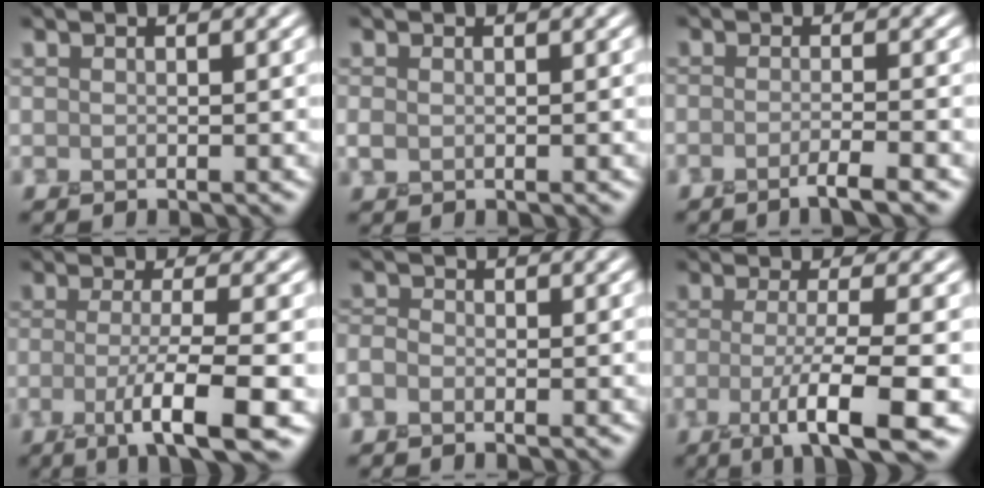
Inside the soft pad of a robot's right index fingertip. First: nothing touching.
{"total": 0.8, "force": [-0.1, 0.6, 0.5], "torque": [-0.011, -0.004, 0.000]}
{"total": 2.4, "force": [-1.4, 0.4, 1.9], "torque": [-0.025, -0.001, -0.036]}
{"total": 6.6, "force": [-2.3, 1.1, 6.1], "torque": [-0.100, -0.007, -0.047]}
{"total": 1.5, "force": [-0.8, 1.0, 0.7], "torque": [-0.012, 0.001, -0.023]}
{"total": 7.3, "force": [-2.6, 1.2, 6.7], "torque": [-0.104, -0.008, -0.051]}